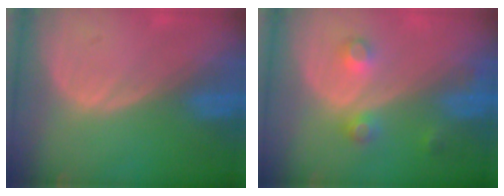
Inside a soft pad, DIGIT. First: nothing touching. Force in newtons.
{"total": 3.7, "press": 3.3, "slide": 1.7}